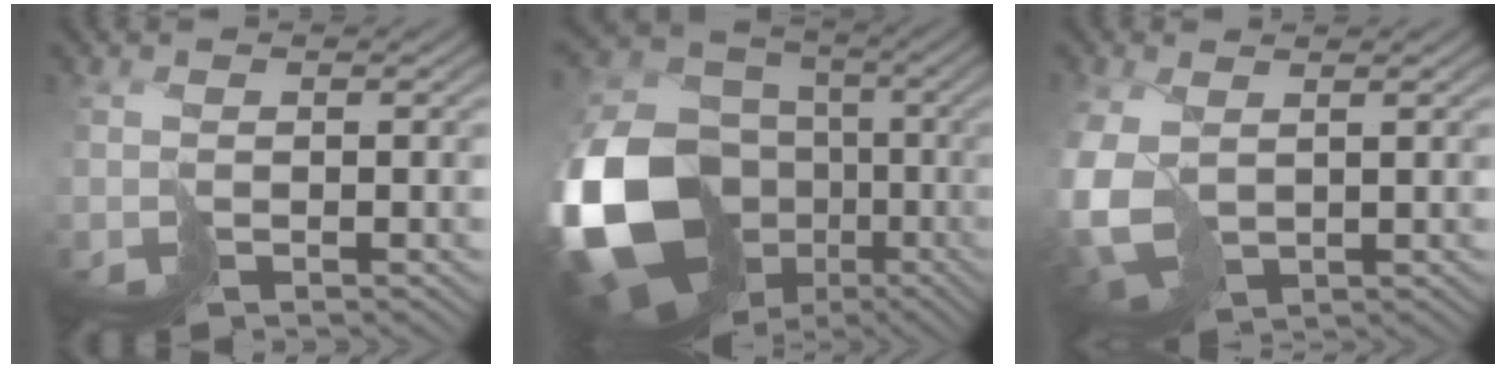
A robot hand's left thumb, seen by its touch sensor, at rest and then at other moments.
{"total": 22.2, "force": [-6.1, 18.6, 10.5], "torque": [-0.300, -0.065, -0.089]}
{"total": 7.4, "force": [-0.8, 5.2, 5.2], "torque": [-0.161, -0.022, -0.007]}